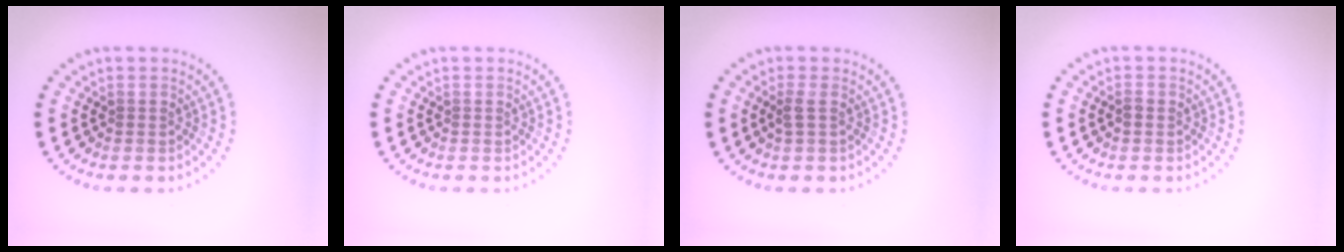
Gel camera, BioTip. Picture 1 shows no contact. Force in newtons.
{"total": 0.0}
{"total": 1.0, "press": 0.9, "slide": 0.4}
{"total": 0.7, "press": 0.7, "slide": 0.0}